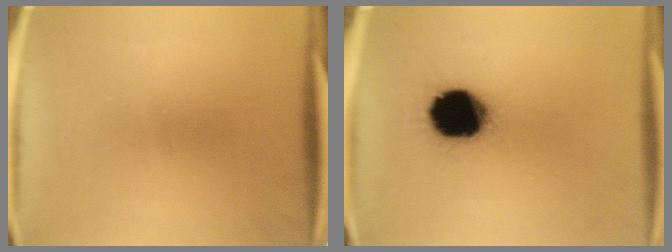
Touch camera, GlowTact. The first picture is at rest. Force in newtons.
{"total": 20.0}